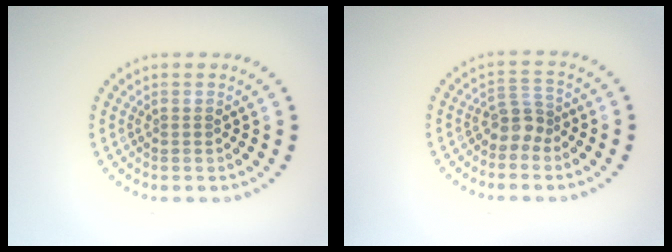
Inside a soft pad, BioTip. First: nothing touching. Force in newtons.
{"total": 2.3, "press": 1.8, "slide": 1.5}